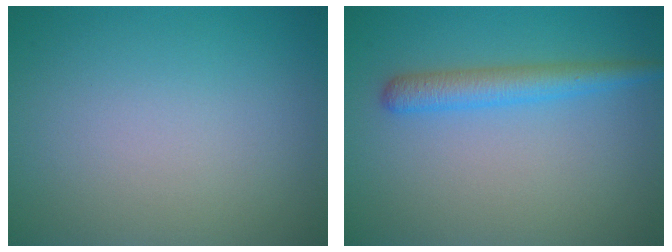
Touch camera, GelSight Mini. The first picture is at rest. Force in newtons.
{"total": 3.0, "press": 3.0, "slide": 0.2}